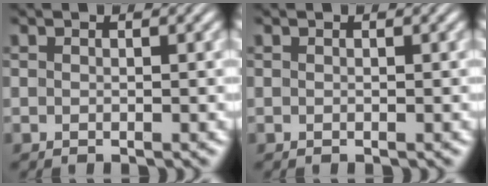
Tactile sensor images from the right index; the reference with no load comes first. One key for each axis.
{"total": 0.0}